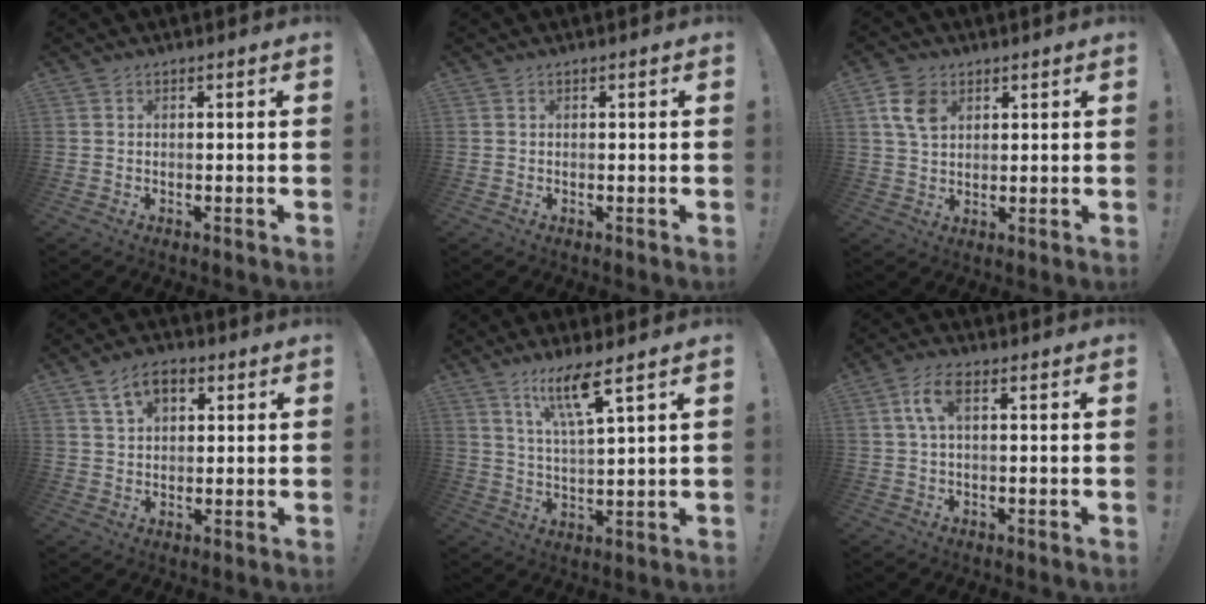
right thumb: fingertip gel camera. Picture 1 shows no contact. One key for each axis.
{"total": 0.0}
{"total": 8.0, "fx": 3.2, "fy": 5.6, "fz": 4.8, "tx": -0.083, "ty": -0.001, "tz": 0.062}
{"total": 8.0, "fx": 3.6, "fy": 5.0, "fz": 5.2, "tx": -0.080, "ty": 0.002, "tz": 0.066}
{"total": 10.3, "fx": 6.4, "fy": 1.3, "fz": 8.0, "tx": -0.135, "ty": -0.026, "tz": 0.102}
{"total": 6.3, "fx": 1.6, "fy": 2.5, "fz": 5.6, "tx": -0.116, "ty": 0.006, "tz": 0.031}